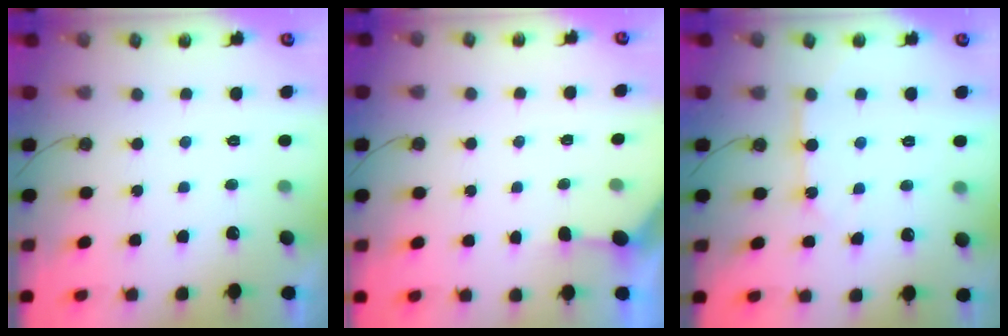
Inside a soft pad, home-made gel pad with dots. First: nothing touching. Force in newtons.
{"total": 2.0, "press": 2.0, "slide": 0.2}
{"total": 8.1, "press": 8.1, "slide": 0.7}